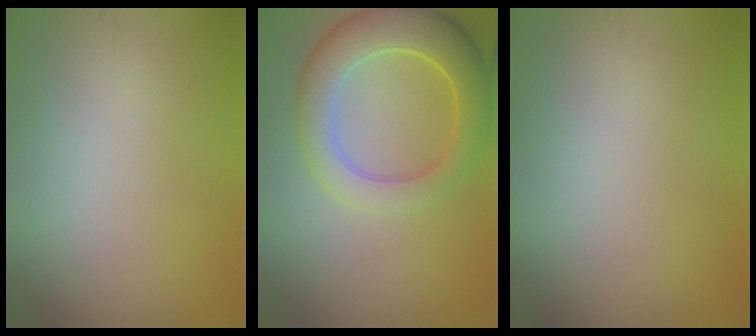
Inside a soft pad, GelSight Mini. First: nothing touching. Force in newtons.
{"total": 6.3, "press": 6.3, "slide": 0.3}
{"total": 0.0}